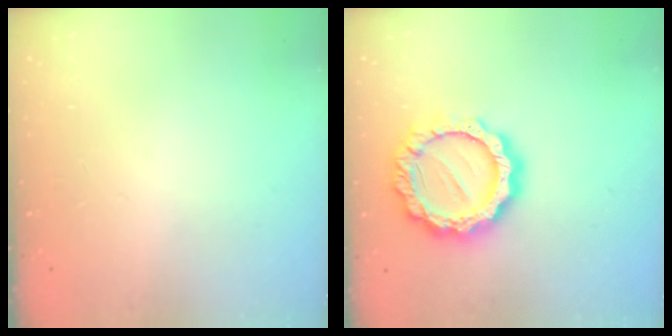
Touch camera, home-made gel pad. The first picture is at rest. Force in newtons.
{"total": 15.9, "press": 15.8, "slide": 1.3}